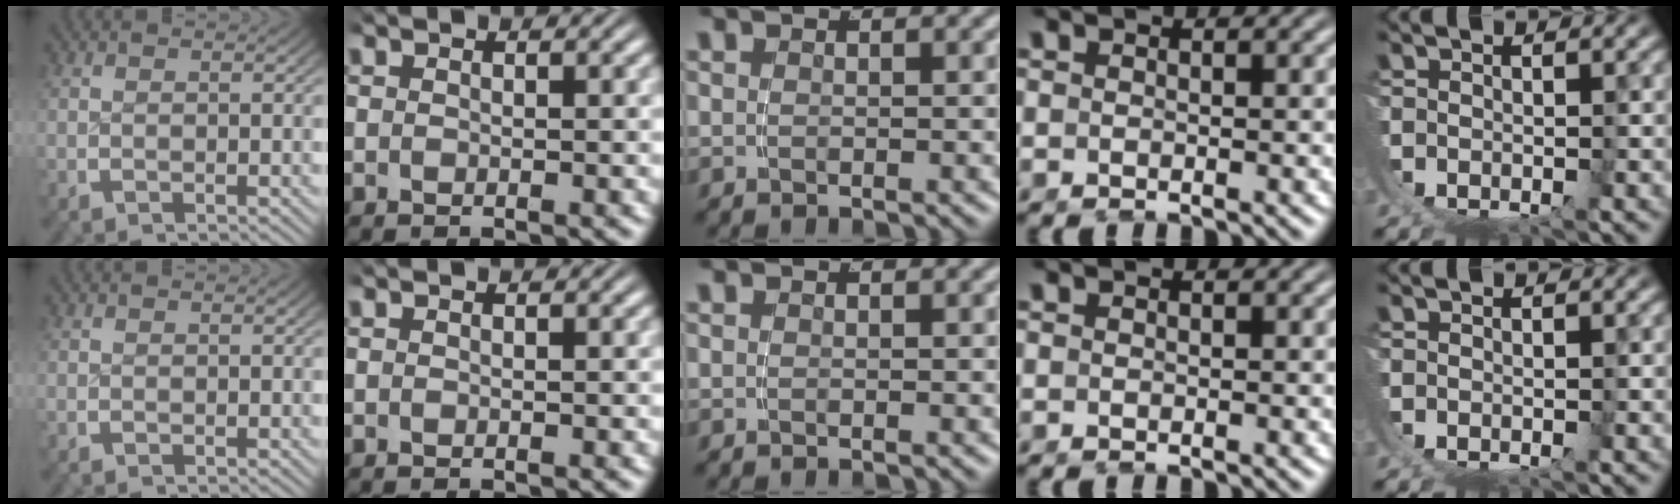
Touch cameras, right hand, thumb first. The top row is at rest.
{}